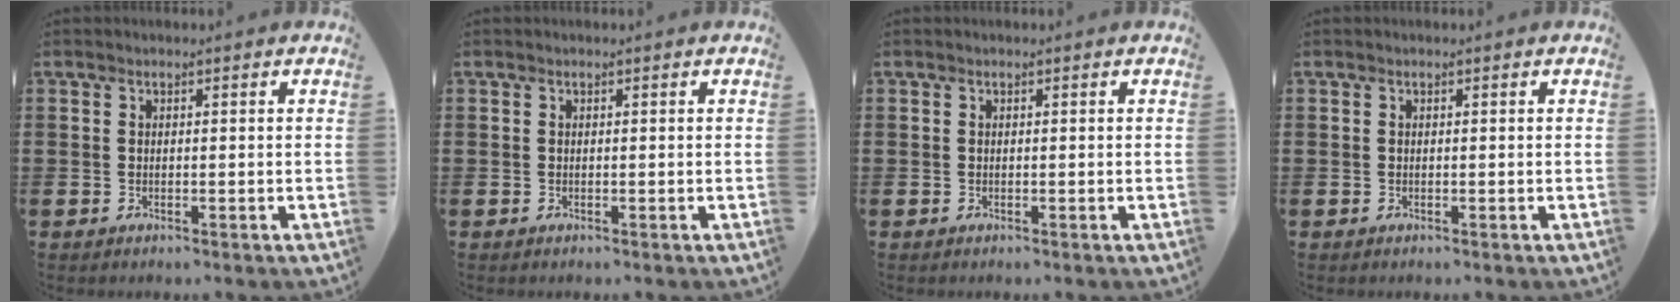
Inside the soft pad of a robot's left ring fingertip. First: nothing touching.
{"total": 0.0}
{"total": 0.0}
{"total": 0.0}